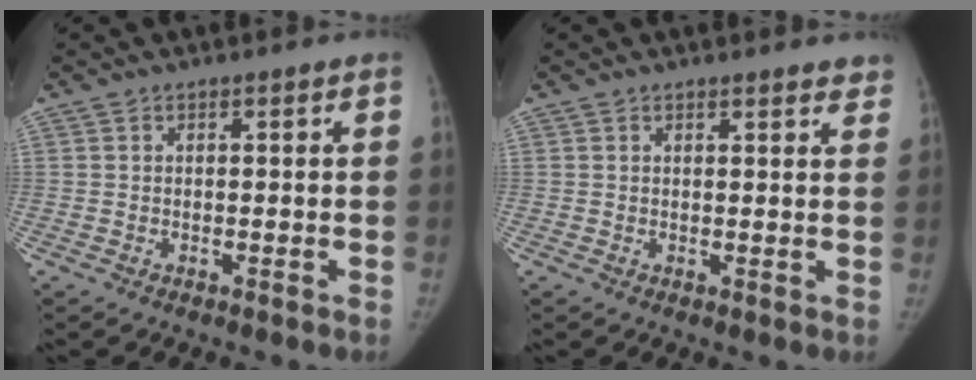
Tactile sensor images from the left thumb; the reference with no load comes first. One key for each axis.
{"total": 3.9, "fx": 3.6, "fy": 1.1, "fz": 1.2, "tx": 0.012, "ty": -0.013, "tz": 0.029}